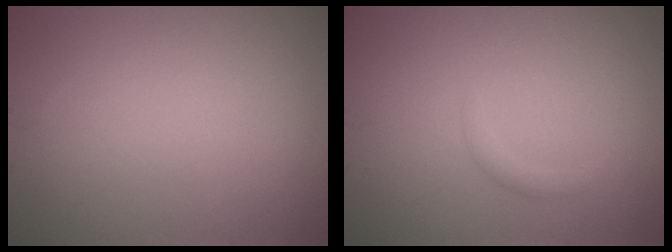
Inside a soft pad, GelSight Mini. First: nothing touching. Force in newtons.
{"total": 0.9, "press": 0.8, "slide": 0.1}